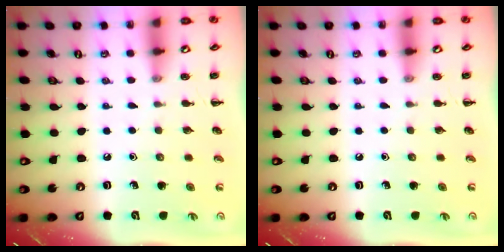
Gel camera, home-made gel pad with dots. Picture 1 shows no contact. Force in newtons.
{"total": 0.0}